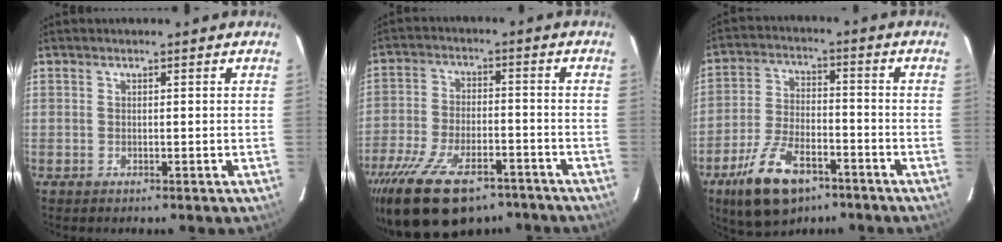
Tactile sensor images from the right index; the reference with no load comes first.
{"total": 20.2, "force": [-14.3, 8.9, 11.2], "torque": [-0.235, -0.035, -0.231]}
{"total": 13.9, "force": [-8.6, 6.5, 8.7], "torque": [-0.187, -0.012, -0.152]}